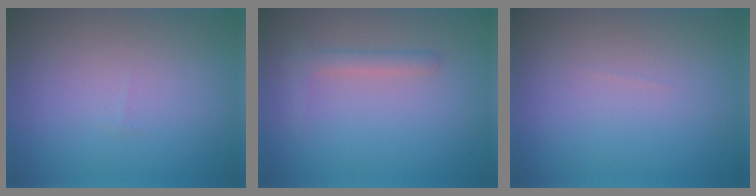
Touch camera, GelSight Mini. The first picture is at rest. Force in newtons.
{"total": 0.9, "press": 0.9, "slide": 0.1}
{"total": 0.0}